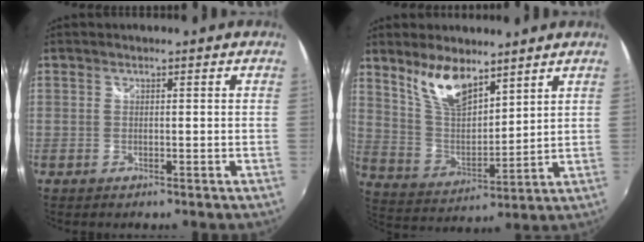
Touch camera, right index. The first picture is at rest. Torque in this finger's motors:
{"motor_torque": [0.71, 0.70, 0.20, 0.12]}